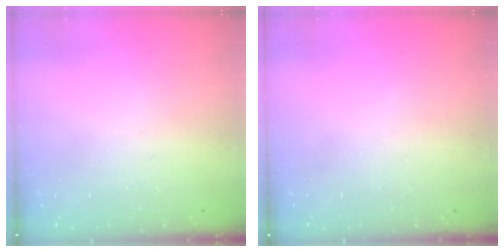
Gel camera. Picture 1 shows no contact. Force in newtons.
{"total": 0.0}